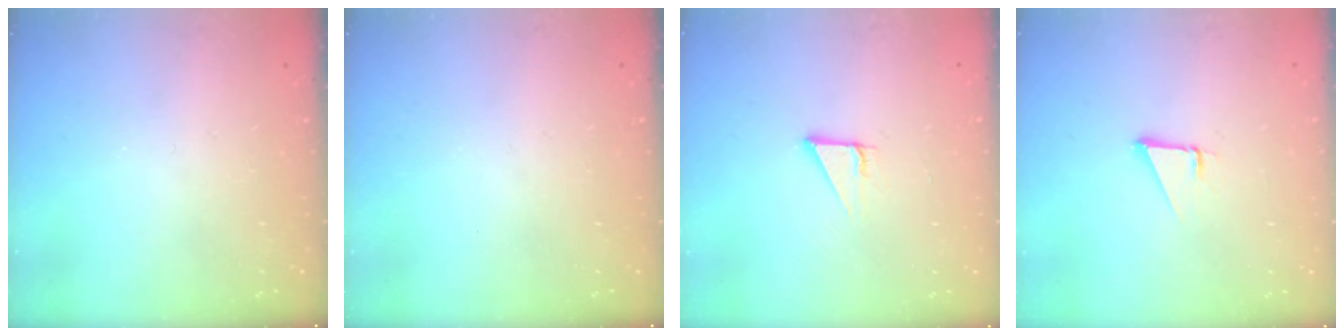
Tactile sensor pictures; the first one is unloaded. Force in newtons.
{"total": 0.0}
{"total": 2.9, "press": 2.9, "slide": 0.1}
{"total": 1.9, "press": 1.9, "slide": 0.0}